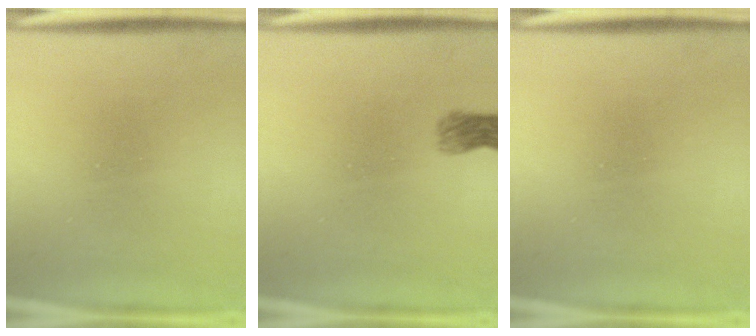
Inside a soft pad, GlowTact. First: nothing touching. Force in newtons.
{"total": 2.3}
{"total": 0.0}